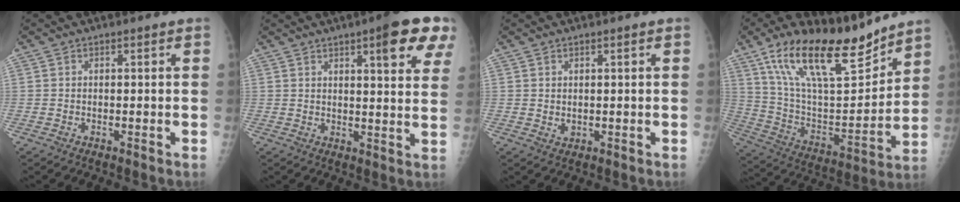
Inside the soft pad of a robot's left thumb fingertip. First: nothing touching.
{"total": 11.7, "force": [6.2, 2.5, 9.6], "torque": [-0.099, -0.022, 0.073]}
{"total": 1.3, "force": [0.3, 0.7, 1.0], "torque": [-0.014, -0.006, 0.010]}
{"total": 23.3, "force": [16.5, 7.6, 14.5], "torque": [-0.218, -0.061, 0.297]}